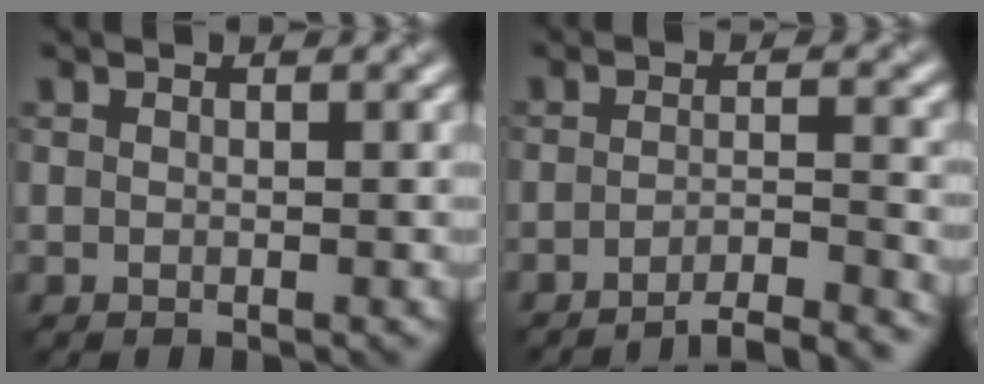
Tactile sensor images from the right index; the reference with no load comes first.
{"total": 5.4, "force": [-4.5, 0.9, 2.8], "torque": [-0.034, 0.005, -0.073]}